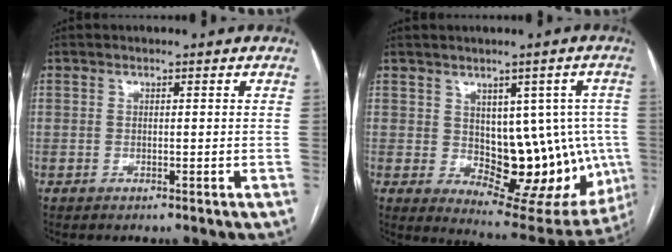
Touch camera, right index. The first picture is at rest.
{"total": 15.0, "force": [-0.7, 8.0, 12.7], "torque": [-0.143, 0.009, 0.017]}